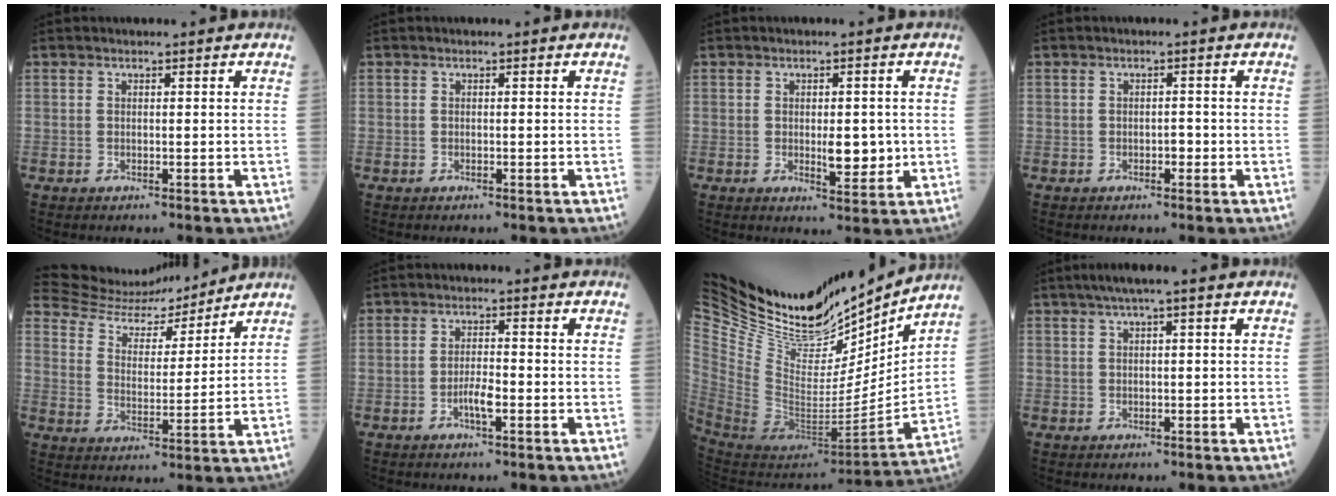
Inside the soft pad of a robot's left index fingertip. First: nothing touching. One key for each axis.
{"total": 0.0}
{"total": 4.3, "fx": -0.4, "fy": 1.7, "fz": 3.9, "tx": -0.054, "ty": -0.008, "tz": -0.002}
{"total": 1.0, "fx": -0.6, "fy": 0.5, "fz": 0.7, "tx": -0.003, "ty": 0.000, "tz": -0.014}
{"total": 11.4, "fx": 11.2, "fy": 1.7, "fz": 0.8, "tx": -0.022, "ty": 0.000, "tz": 0.193}
{"total": 2.8, "fx": -1.5, "fy": 0.4, "fz": 2.4, "tx": -0.043, "ty": -0.002, "tz": -0.029}
{"total": 32.2, "fx": 27.9, "fy": 9.3, "fz": 13.2, "tx": -0.286, "ty": -0.040, "tz": 0.465}
{"total": 3.4, "fx": 1.8, "fy": -0.1, "fz": 2.9, "tx": -0.051, "ty": 0.017, "tz": 0.031}